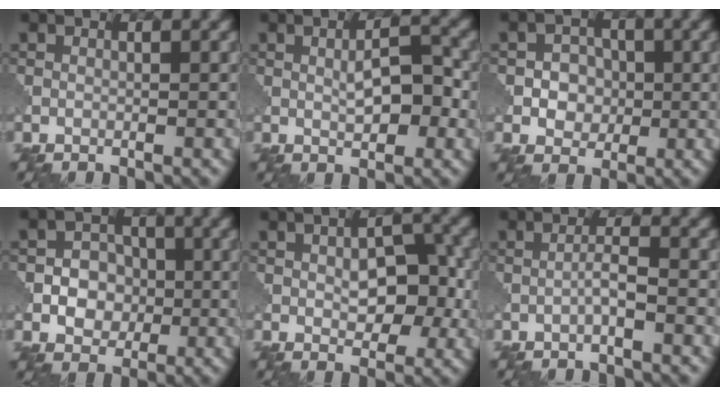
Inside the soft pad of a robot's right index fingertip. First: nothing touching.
{"total": 3.5, "force": [-0.1, 1.5, 3.2], "torque": [-0.056, 0.000, -0.001]}
{"total": 3.2, "force": [-0.4, 2.8, 1.5], "torque": [-0.011, -0.001, -0.019]}
{"total": 4.4, "force": [-0.8, 3.6, 2.3], "torque": [-0.020, 0.000, -0.022]}
{"total": 5.0, "force": [-0.2, 2.8, 4.2], "torque": [-0.066, -0.001, 0.001]}
{"total": 1.6, "force": [-0.8, 0.1, 1.4], "torque": [-0.027, 0.008, -0.017]}